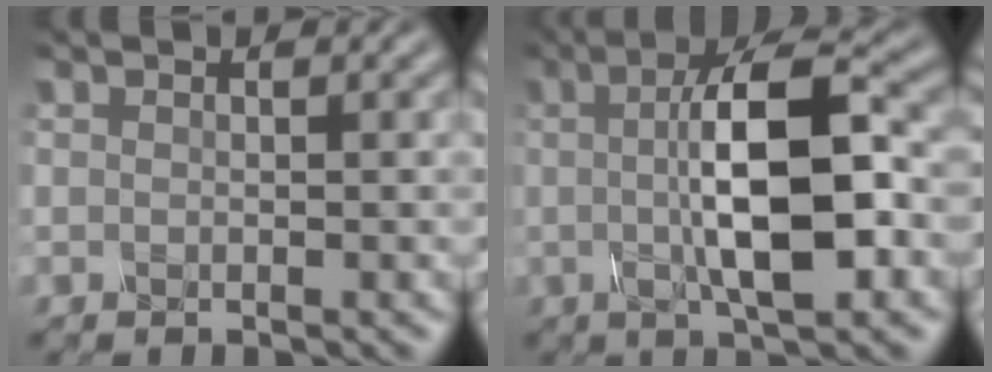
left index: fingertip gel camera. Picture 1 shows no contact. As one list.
[{"total": 9.7, "force": [0.3, 2.8, 9.3], "torque": [-0.144, 0.008, 0.001]}]